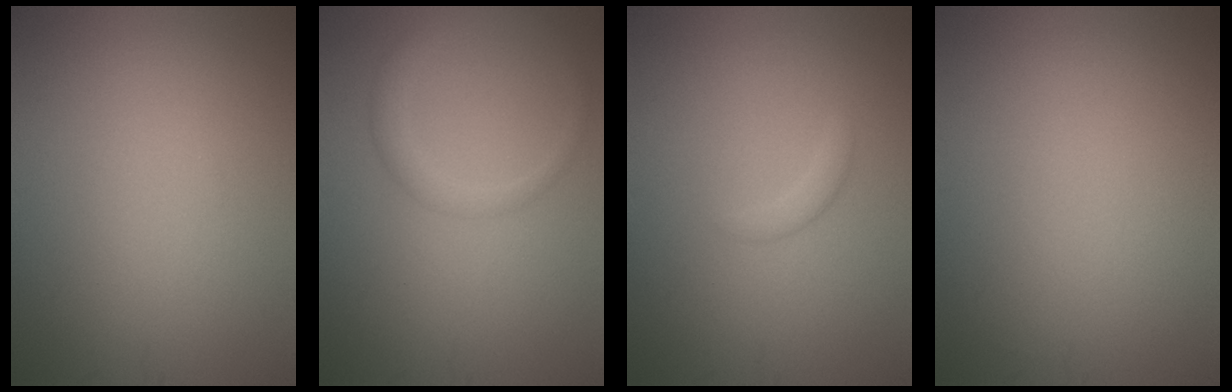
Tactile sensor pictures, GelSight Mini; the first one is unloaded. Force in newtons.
{"total": 2.3, "press": 2.3, "slide": 0.1}
{"total": 1.0, "press": 1.0, "slide": 0.1}
{"total": 0.0}